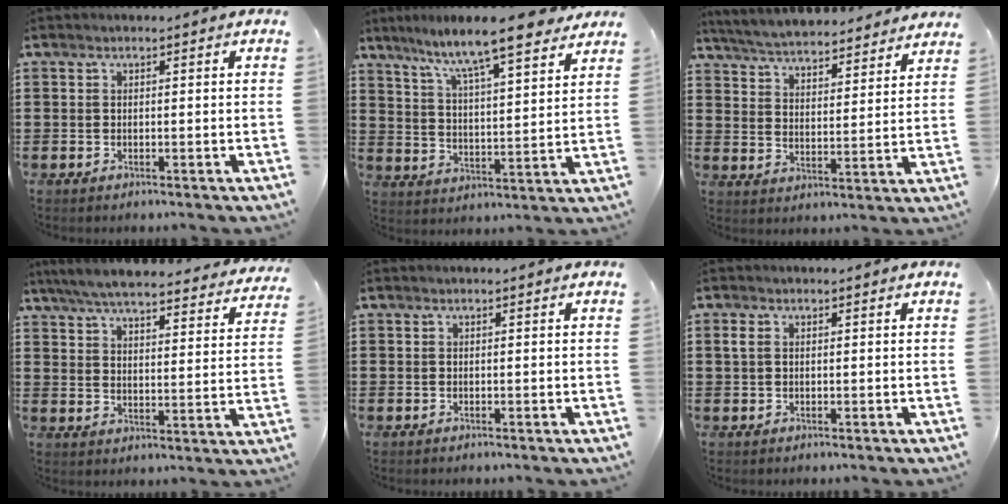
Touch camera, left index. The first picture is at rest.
{"total": 9.3, "force": [7.8, 0.3, 4.9], "torque": [-0.117, -0.045, 0.127]}
{"total": 5.1, "force": [5.1, -0.3, 0.4], "torque": [-0.033, -0.038, 0.086]}
{"total": 6.2, "force": [5.9, 0.0, 2.1], "torque": [-0.065, -0.038, 0.101]}
{"total": 0.0}
{"total": 1.7, "force": [0.4, 1.1, 1.2], "torque": [-0.034, 0.004, 0.004]}